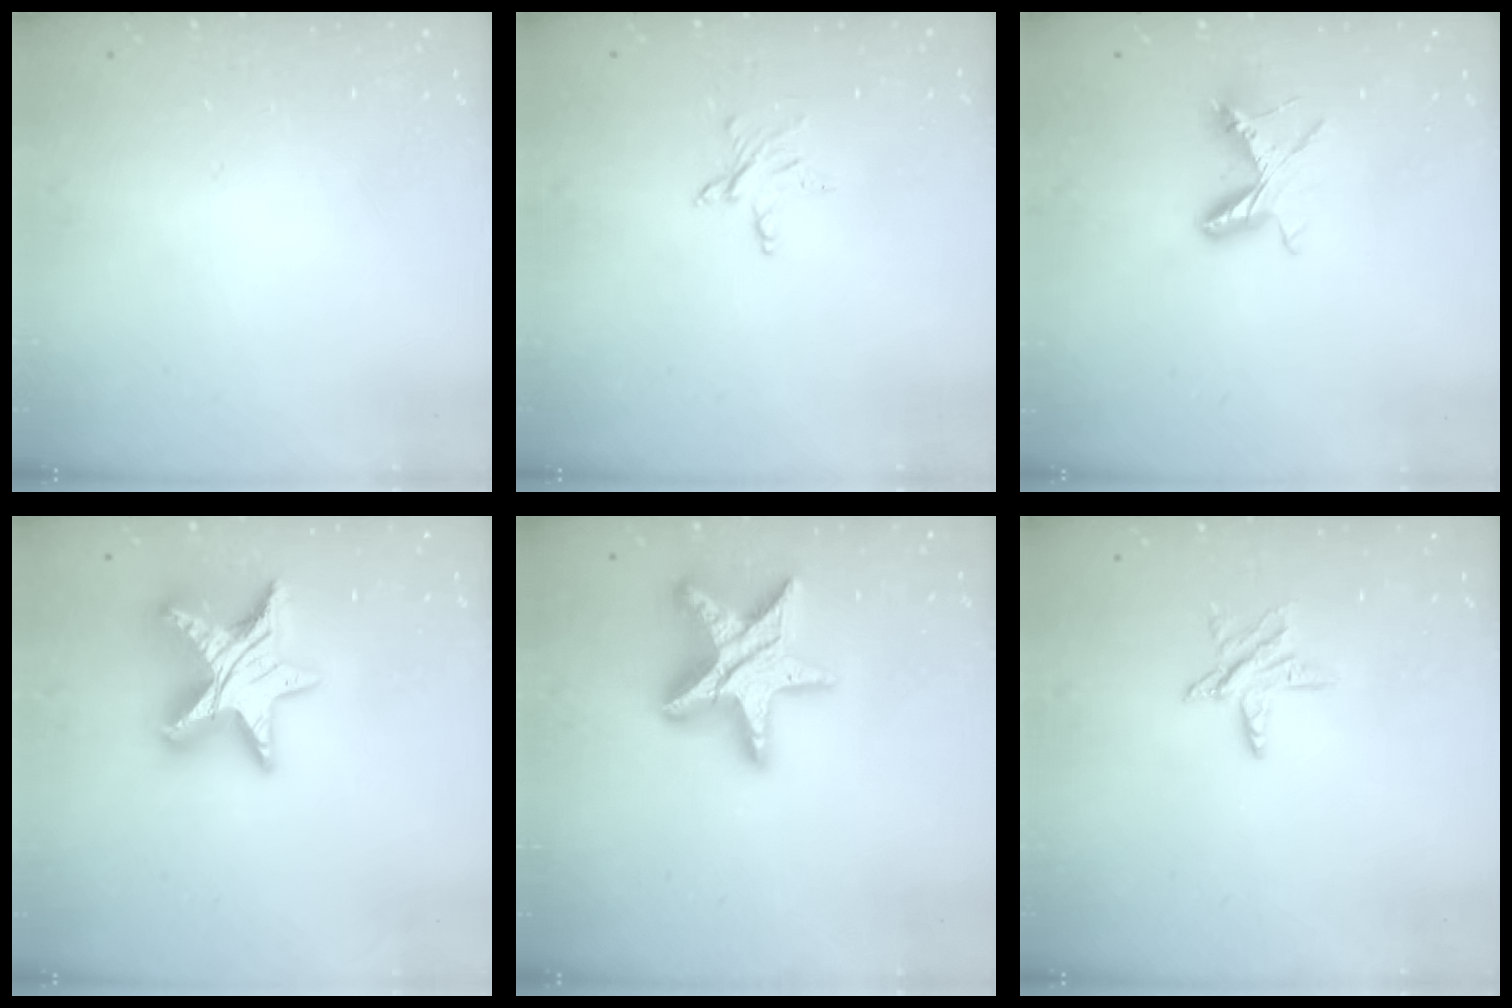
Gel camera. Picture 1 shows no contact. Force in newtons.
{"total": 4.4, "press": 4.3, "slide": 0.6}
{"total": 7.2, "press": 7.2, "slide": 0.7}
{"total": 14.5, "press": 14.4, "slide": 1.0}
{"total": 21.1, "press": 21.0, "slide": 1.7}
{"total": 6.3, "press": 6.3, "slide": 0.4}